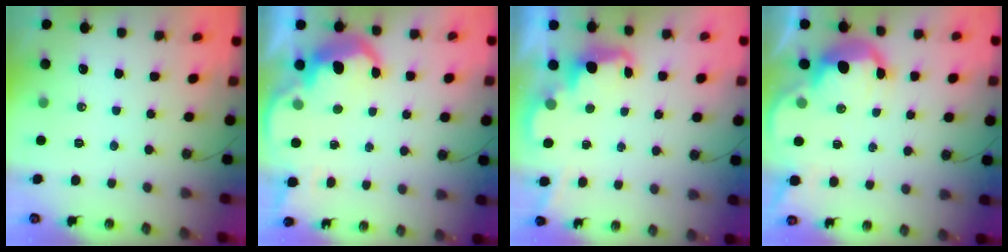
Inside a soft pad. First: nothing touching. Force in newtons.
{"total": 8.8, "press": 8.7, "slide": 0.6}
{"total": 2.5, "press": 2.4, "slide": 0.5}
{"total": 8.7, "press": 8.7, "slide": 0.9}